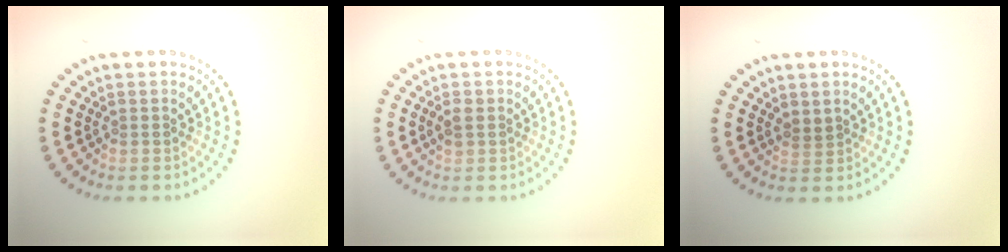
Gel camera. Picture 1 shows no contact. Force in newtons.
{"total": 1.4, "press": 1.4, "slide": 0.3}
{"total": 0.8, "press": 0.7, "slide": 0.4}